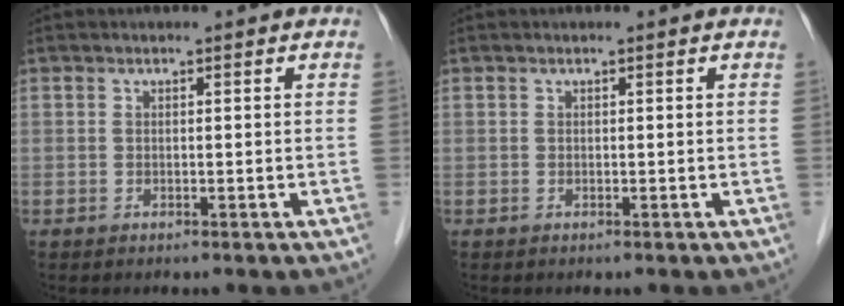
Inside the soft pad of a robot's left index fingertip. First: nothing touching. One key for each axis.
{"total": 0.0}